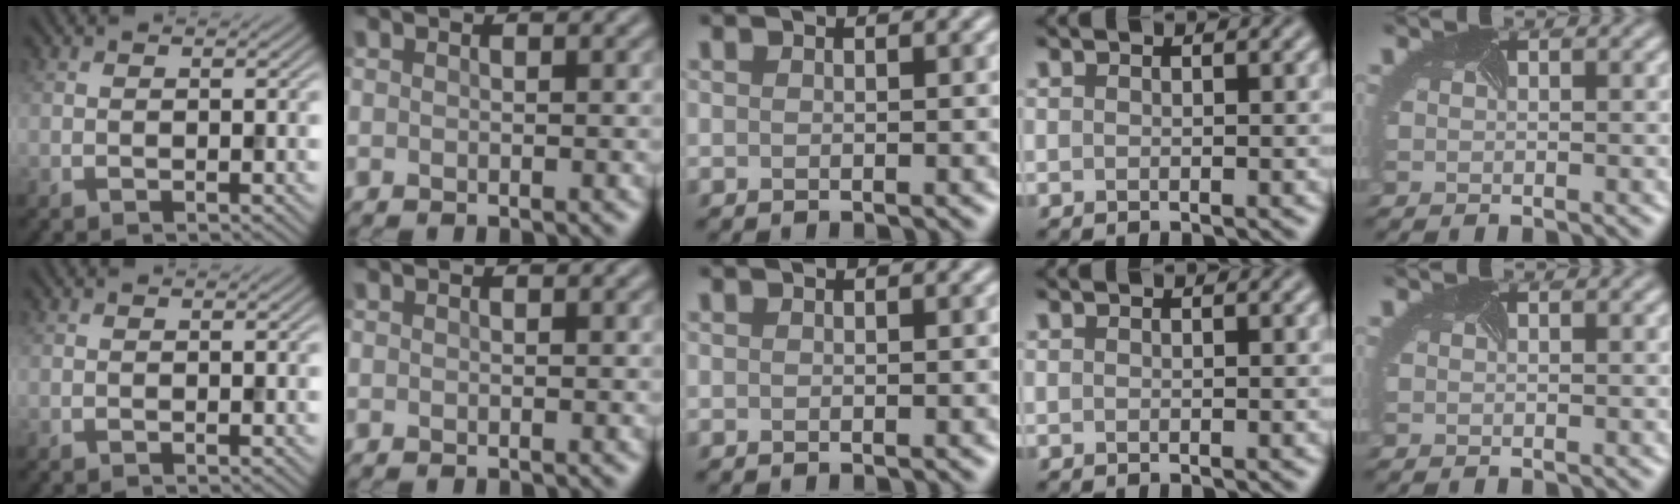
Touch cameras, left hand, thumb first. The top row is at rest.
{}